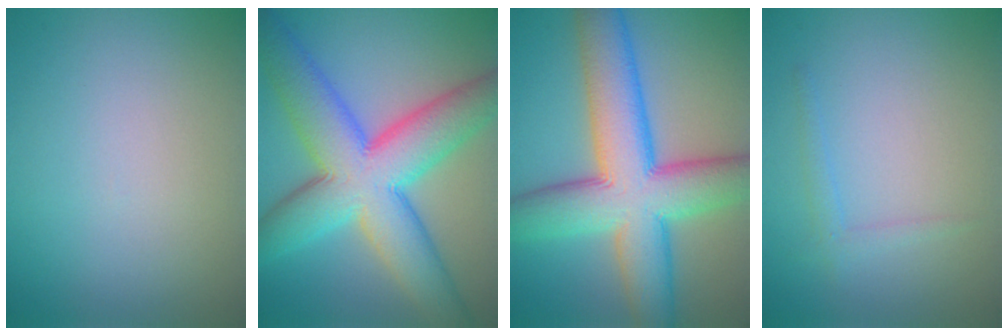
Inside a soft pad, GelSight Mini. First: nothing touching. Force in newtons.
{"total": 11.7, "press": 11.7, "slide": 0.2}
{"total": 11.9, "press": 11.9, "slide": 0.6}
{"total": 1.2, "press": 1.2, "slide": 0.1}